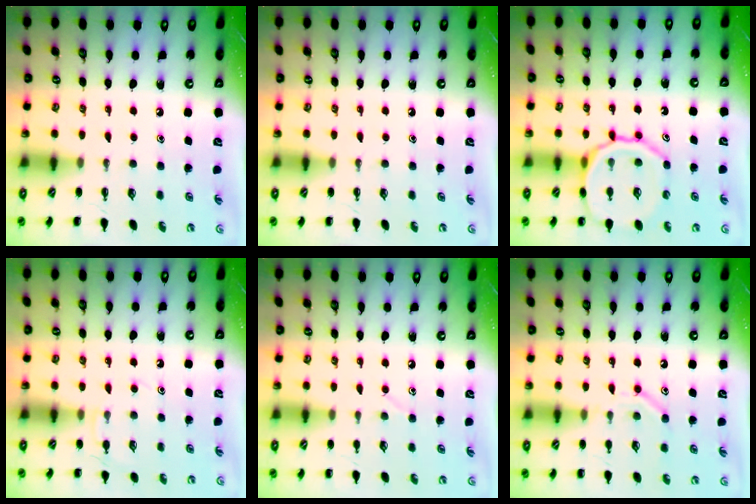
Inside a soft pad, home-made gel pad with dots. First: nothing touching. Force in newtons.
{"total": 0.0}
{"total": 14.4, "press": 14.2, "slide": 2.0}
{"total": 4.1, "press": 4.0, "slide": 1.2}
{"total": 3.9, "press": 3.8, "slide": 1.1}
{"total": 9.5, "press": 9.4, "slide": 1.4}